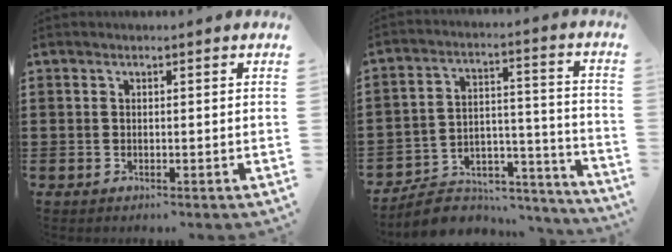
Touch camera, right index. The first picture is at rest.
{"total": 6.8, "force": [-5.9, 3.0, 1.5], "torque": [-0.029, 0.016, -0.112]}